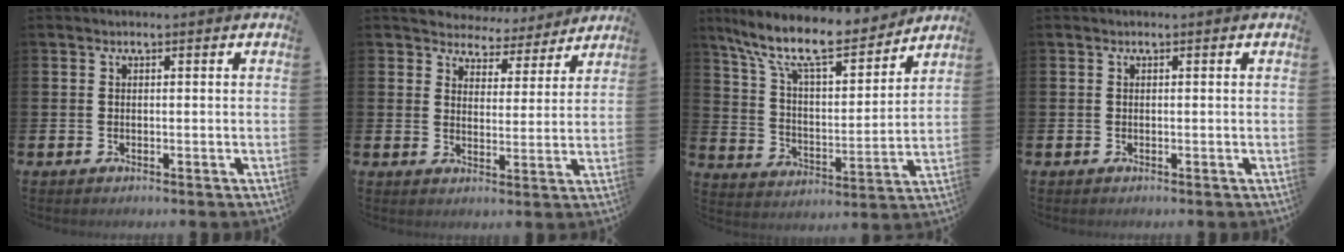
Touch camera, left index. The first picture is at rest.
{"total": 4.6, "force": [4.3, 1.6, -0.3], "torque": [-0.019, -0.038, 0.074]}
{"total": 12.1, "force": [10.2, 3.1, 5.6], "torque": [-0.134, -0.063, 0.174]}
{"total": 0.0}